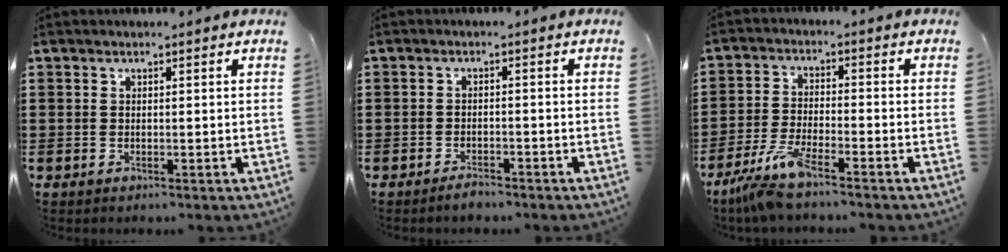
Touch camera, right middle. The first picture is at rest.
{"total": 2.0, "force": [-1.9, 0.5, 0.5], "torque": [-0.014, 0.001, -0.037]}
{"total": 6.4, "force": [-5.2, 0.5, 3.7], "torque": [-0.092, -0.017, -0.103]}